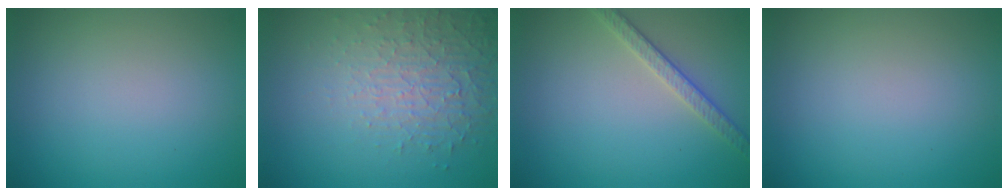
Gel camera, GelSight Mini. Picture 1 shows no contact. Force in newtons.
{"total": 4.9, "press": 3.2, "slide": 3.6}
{"total": 2.6, "press": 2.5, "slide": 0.8}
{"total": 0.0}